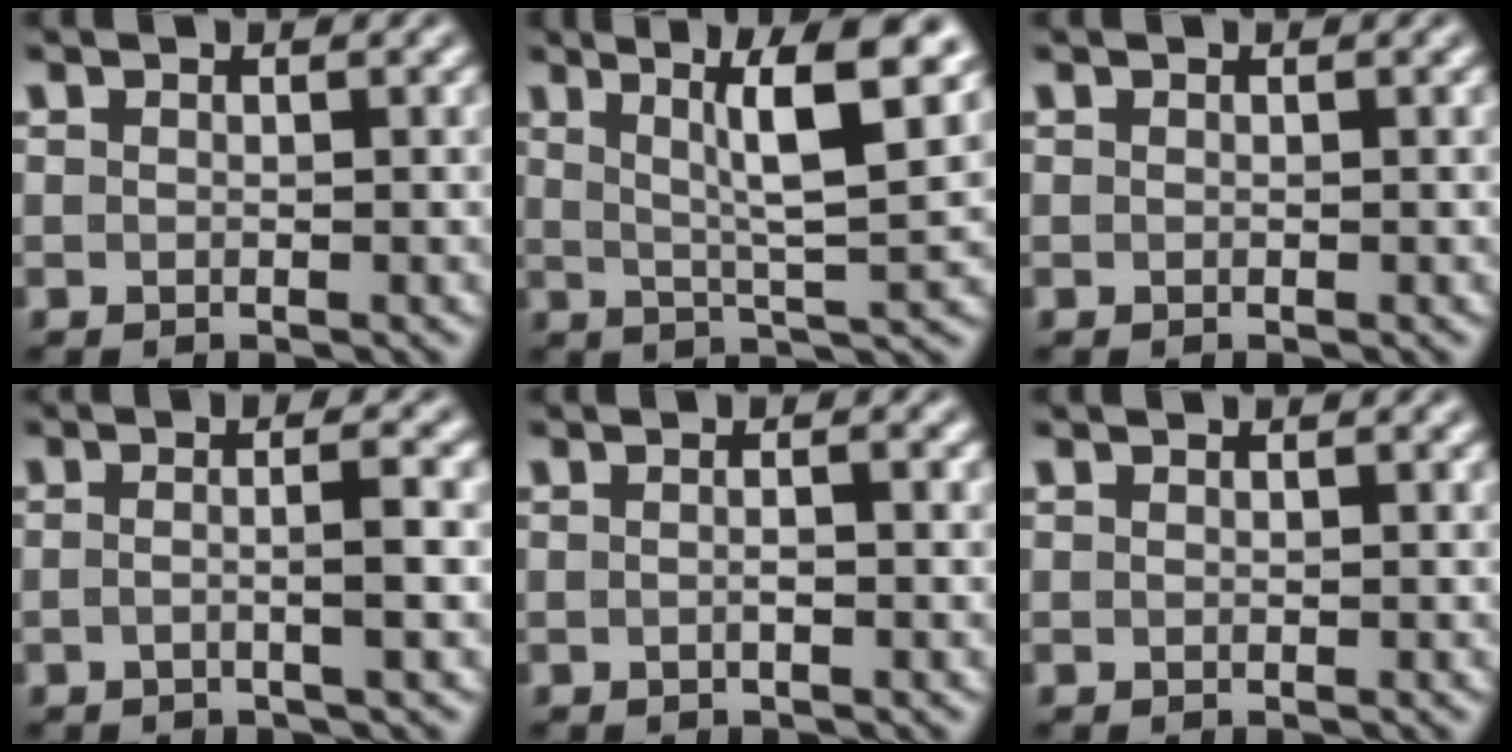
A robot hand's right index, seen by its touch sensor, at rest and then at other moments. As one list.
[{"total": 7.6, "force": [3.4, 1.0, 6.8], "torque": [-0.086, 0.004, 0.055]}, {"total": 0.0}, {"total": 2.5, "force": [-0.6, -0.7, 2.4], "torque": [-0.036, 0.001, -0.011]}, {"total": 1.1, "force": [-0.5, -0.2, 0.9], "torque": [-0.014, 0.001, -0.009]}, {"total": 0.0}]